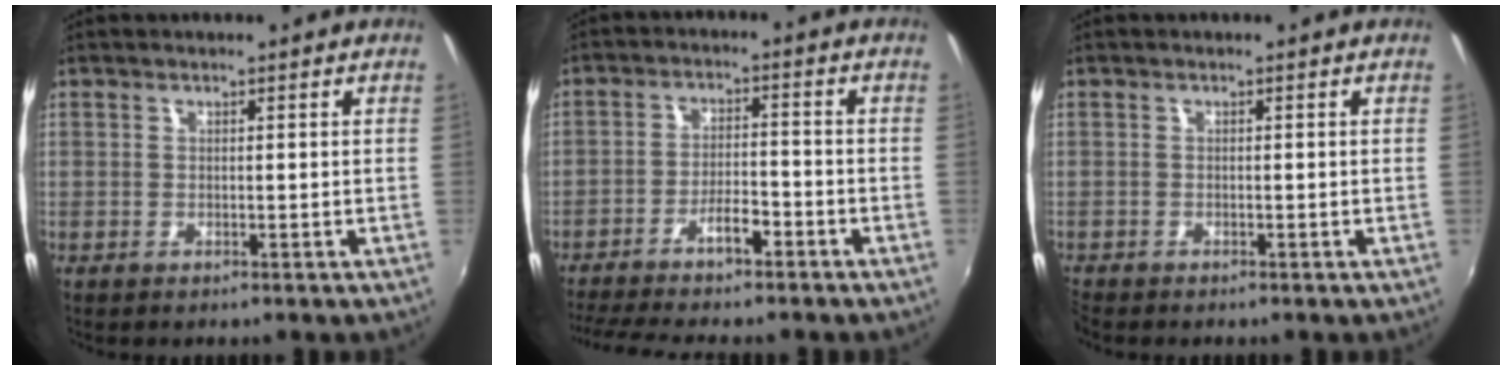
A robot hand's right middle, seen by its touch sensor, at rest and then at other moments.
{"total": 8.8, "force": [-7.1, 1.2, 4.9], "torque": [-0.109, 0.002, -0.123]}
{"total": 1.2, "force": [-1.1, 0.2, 0.3], "torque": [-0.008, -0.008, -0.023]}